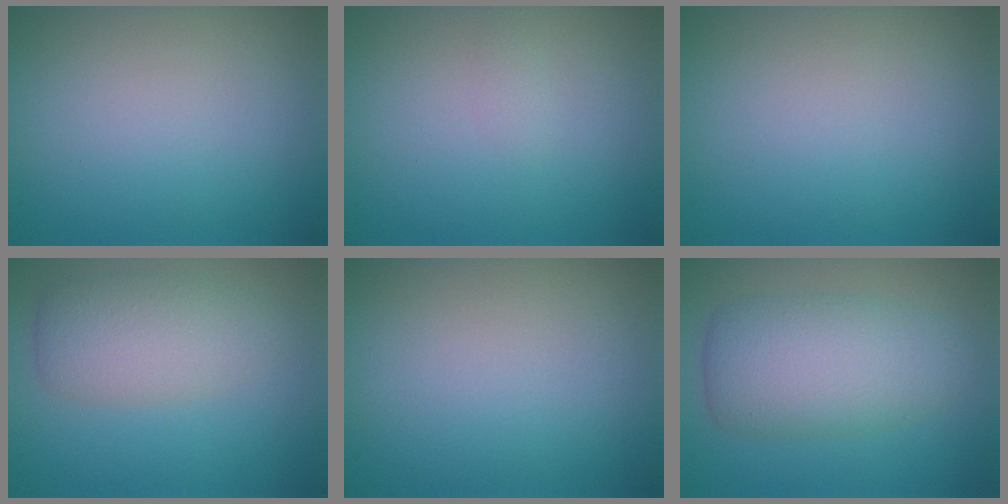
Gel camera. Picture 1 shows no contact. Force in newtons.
{"total": 0.5, "press": 0.5, "slide": 0.0}
{"total": 0.0}
{"total": 4.0, "press": 4.0, "slide": 0.3}
{"total": 0.0}
{"total": 5.8, "press": 5.8, "slide": 0.0}